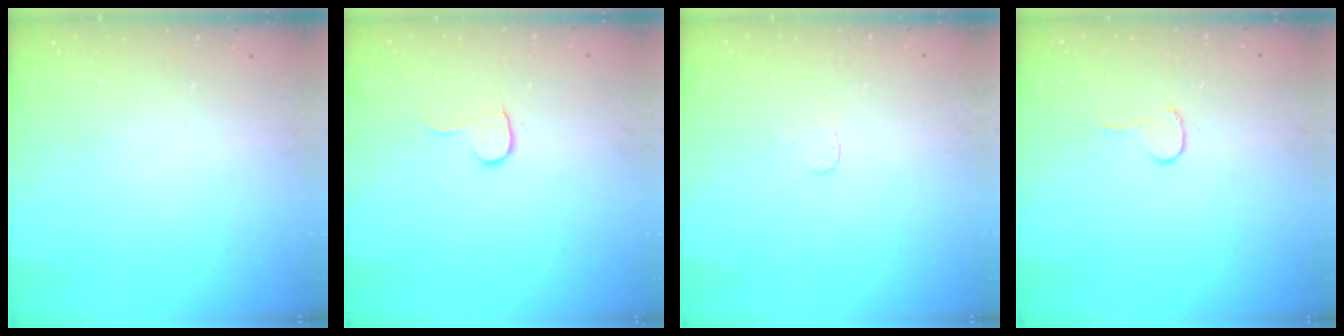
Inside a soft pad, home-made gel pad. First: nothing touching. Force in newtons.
{"total": 3.8, "press": 3.8, "slide": 0.4}
{"total": 3.3, "press": 3.3, "slide": 0.3}
{"total": 3.7, "press": 3.7, "slide": 0.4}